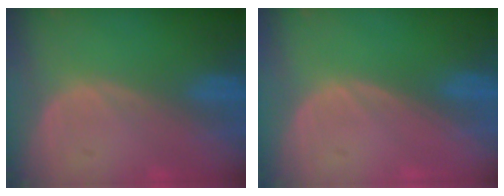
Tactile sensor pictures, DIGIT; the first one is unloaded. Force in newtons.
{"total": 0.0}